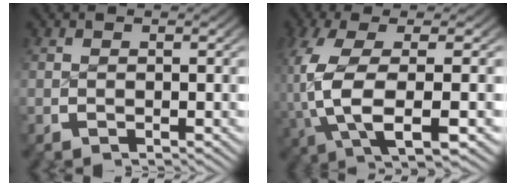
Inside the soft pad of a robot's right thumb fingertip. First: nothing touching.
{"total": 10.5, "force": [-1.0, 5.0, 9.2], "torque": [-0.220, -0.030, 0.008]}